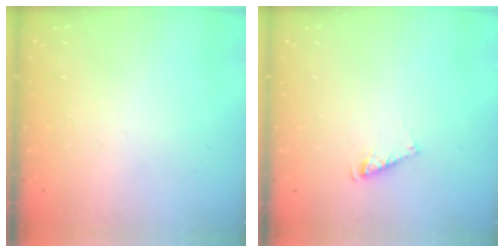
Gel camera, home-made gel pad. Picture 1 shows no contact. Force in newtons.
{"total": 5.3, "press": 5.2, "slide": 0.3}